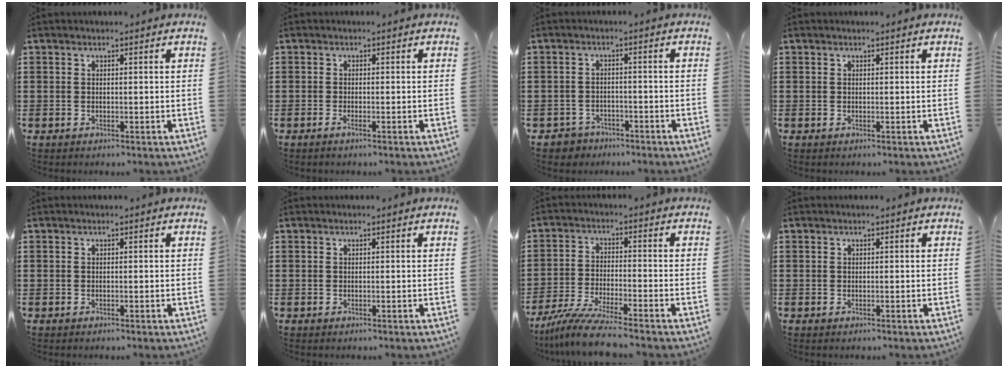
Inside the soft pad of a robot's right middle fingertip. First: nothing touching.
{"total": 0.8, "force": [-0.5, 0.1, 0.7], "torque": [-0.012, -0.002, -0.009]}
{"total": 2.5, "force": [-2.3, 0.9, -0.2], "torque": [-0.005, -0.002, -0.051]}
{"total": 0.0}
{"total": 0.0}
{"total": 0.0}
{"total": 7.2, "force": [-6.4, -0.2, 3.4], "torque": [-0.075, -0.013, -0.123]}
{"total": 0.0}